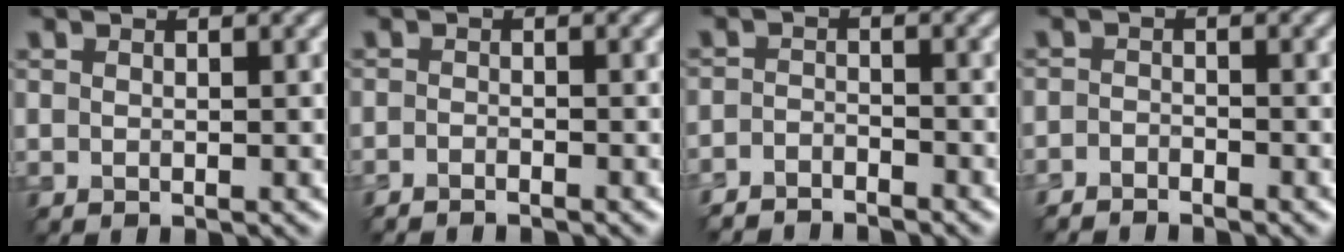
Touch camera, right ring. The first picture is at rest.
{"total": 1.3, "force": [-1.3, -0.1, 0.0], "torque": [-0.001, 0.001, -0.024]}
{"total": 3.3, "force": [-3.3, 0.3, 0.1], "torque": [-0.003, -0.001, -0.064]}
{"total": 2.0, "force": [-2.0, 0.1, -0.1], "torque": [0.002, 0.002, -0.041]}